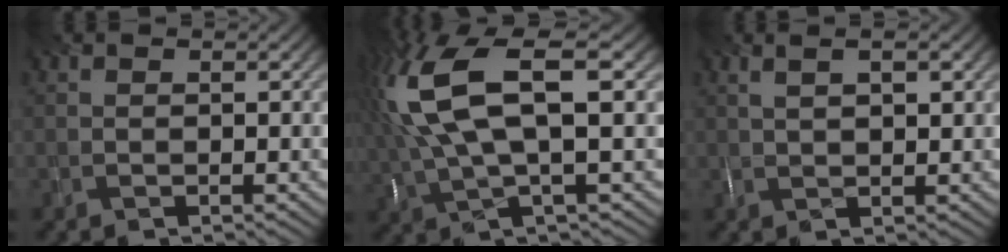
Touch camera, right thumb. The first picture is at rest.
{"total": 13.5, "force": [3.3, 4.5, 12.3], "torque": [-0.297, 0.022, 0.066]}
{"total": 4.0, "force": [1.8, 1.2, 3.4], "torque": [-0.060, 0.005, 0.036]}